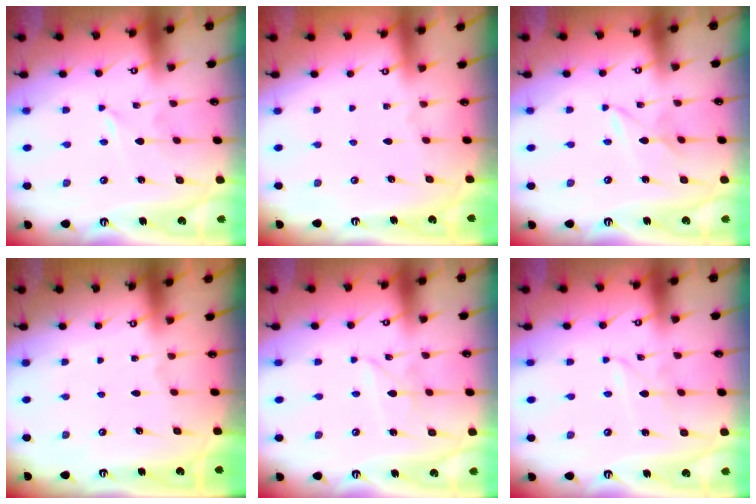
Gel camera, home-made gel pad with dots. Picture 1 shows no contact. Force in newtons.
{"total": 0.0}
{"total": 2.4, "press": 2.4, "slide": 0.3}
{"total": 0.0}
{"total": 3.1, "press": 3.1, "slide": 0.4}
{"total": 2.6, "press": 2.5, "slide": 0.4}